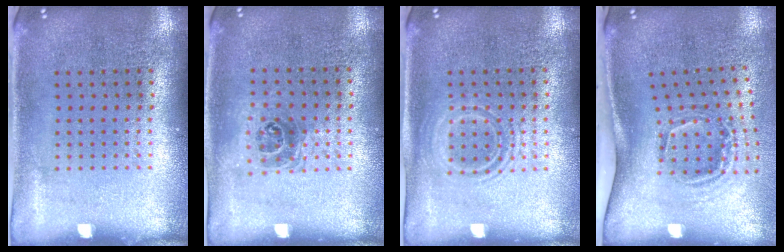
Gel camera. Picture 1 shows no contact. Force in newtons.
{"total": 1.0, "press": 1.0, "slide": 0.4}
{"total": 1.3, "press": 1.2, "slide": 0.6}
{"total": 2.0, "press": 1.3, "slide": 1.6}